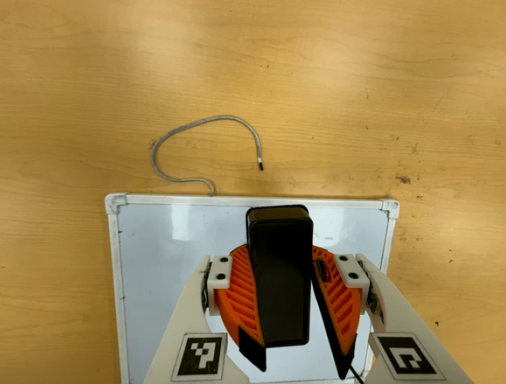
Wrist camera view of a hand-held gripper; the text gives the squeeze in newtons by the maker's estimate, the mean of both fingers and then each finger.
{"total": 10.7, "left": 11.0, "right": 10.4}